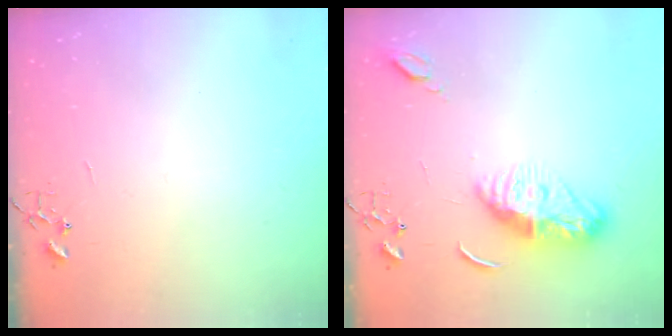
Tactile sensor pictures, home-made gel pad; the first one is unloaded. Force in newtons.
{"total": 11.3, "press": 11.3, "slide": 0.3}